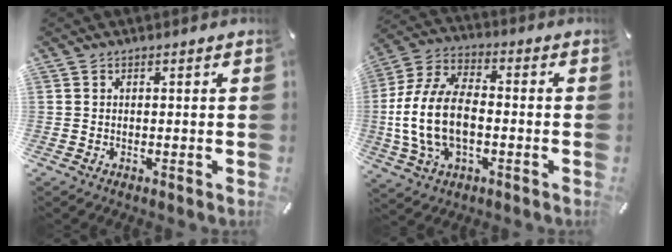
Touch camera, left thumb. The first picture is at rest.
{"total": 15.0, "force": [-2.6, 9.4, 11.4], "torque": [-0.253, 0.005, -0.048]}